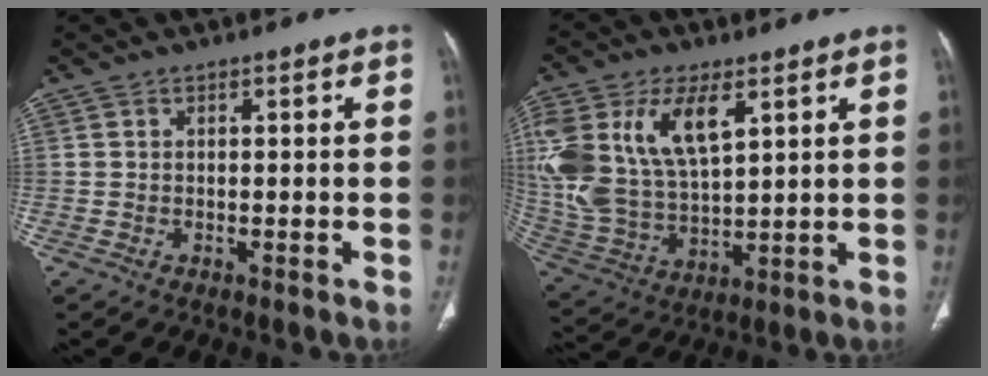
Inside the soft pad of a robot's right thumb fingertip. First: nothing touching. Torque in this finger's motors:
{"motor_torque": [0.97, 1.40, 1.79, 0.88, 0.49]}